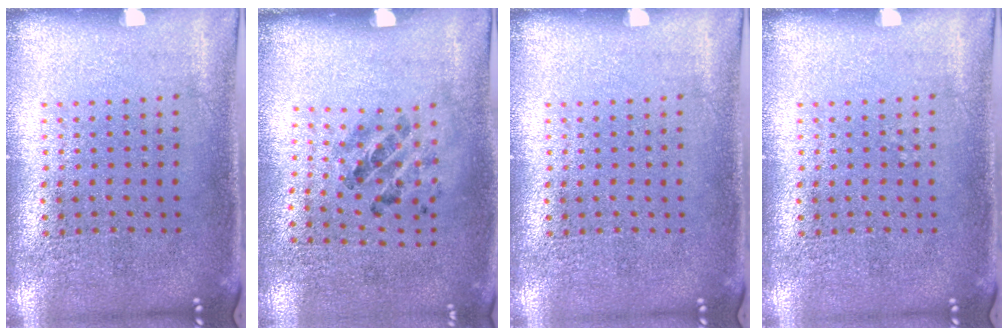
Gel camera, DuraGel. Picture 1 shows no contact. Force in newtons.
{"total": 1.2, "press": 0.7, "slide": 1.0}
{"total": 0.0}
{"total": 0.0}